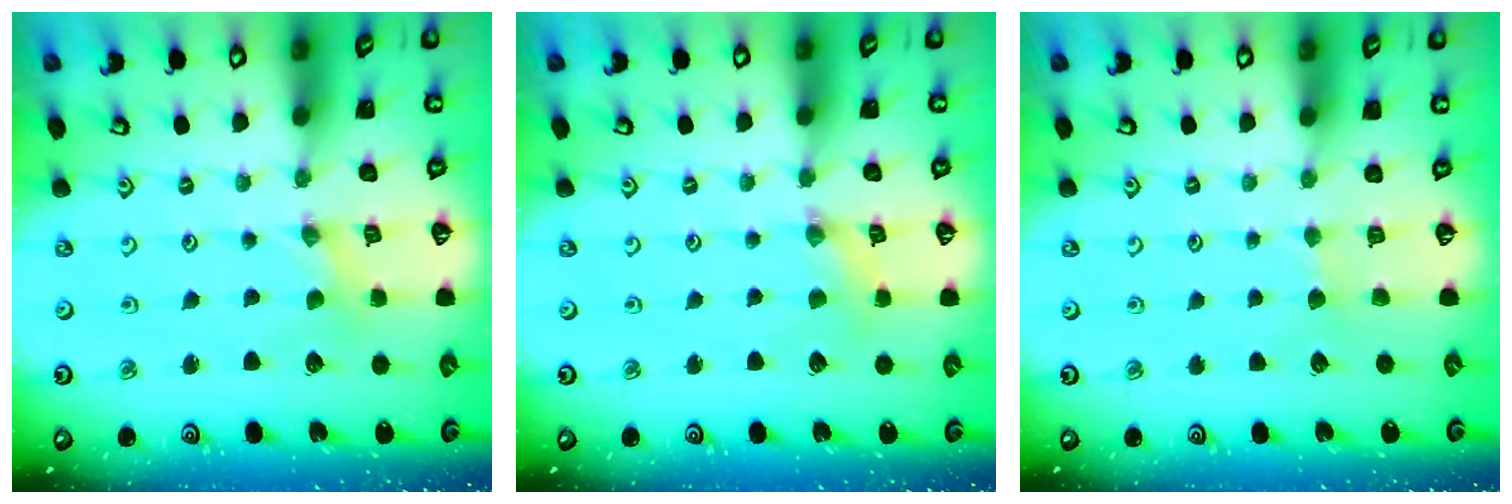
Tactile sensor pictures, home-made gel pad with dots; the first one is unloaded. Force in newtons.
{"total": 2.5, "press": 2.5, "slide": 0.3}
{"total": 2.2, "press": 2.2, "slide": 0.2}